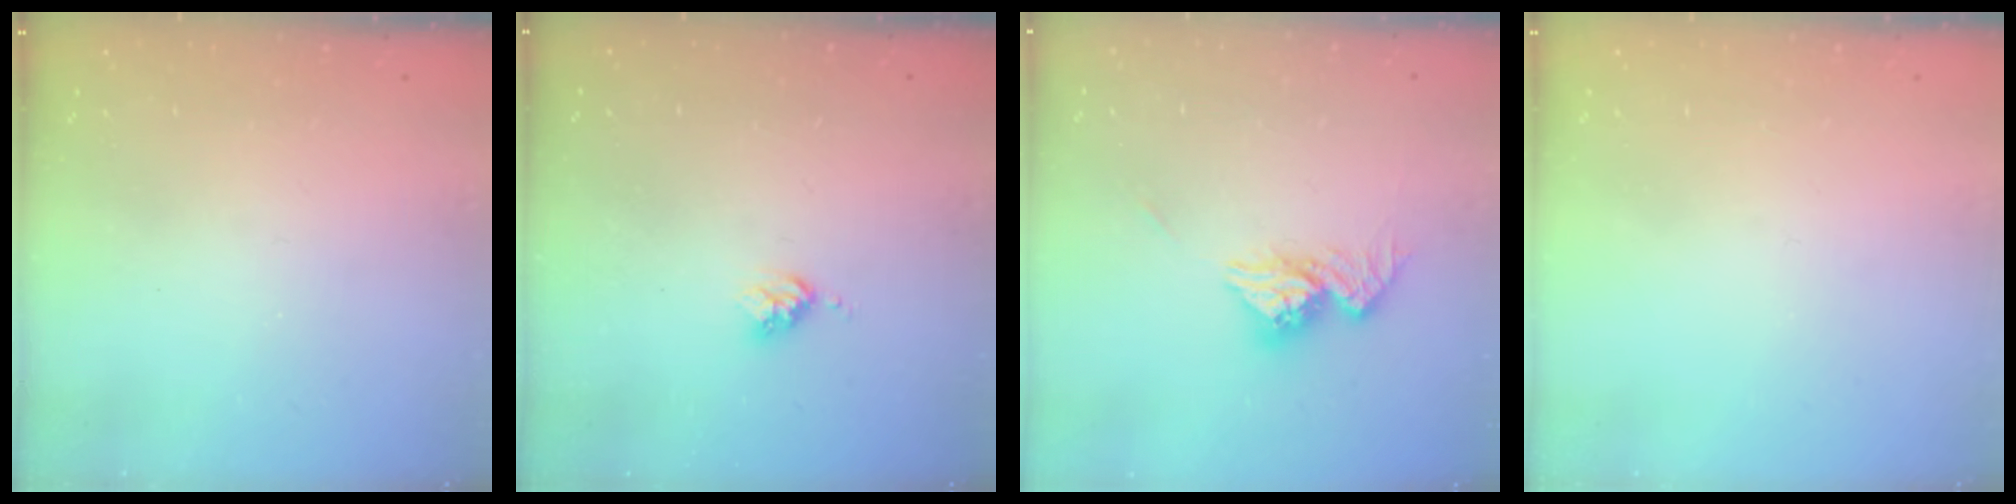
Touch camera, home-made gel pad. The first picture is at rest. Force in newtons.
{"total": 3.7, "press": 3.6, "slide": 0.5}
{"total": 10.7, "press": 10.6, "slide": 0.9}
{"total": 0.0}